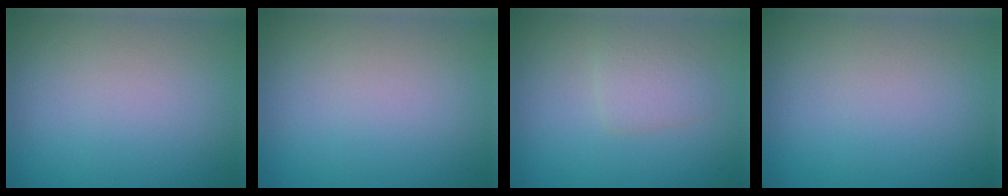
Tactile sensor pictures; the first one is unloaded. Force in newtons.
{"total": 0.0}
{"total": 1.9, "press": 1.9, "slide": 0.1}
{"total": 0.0}